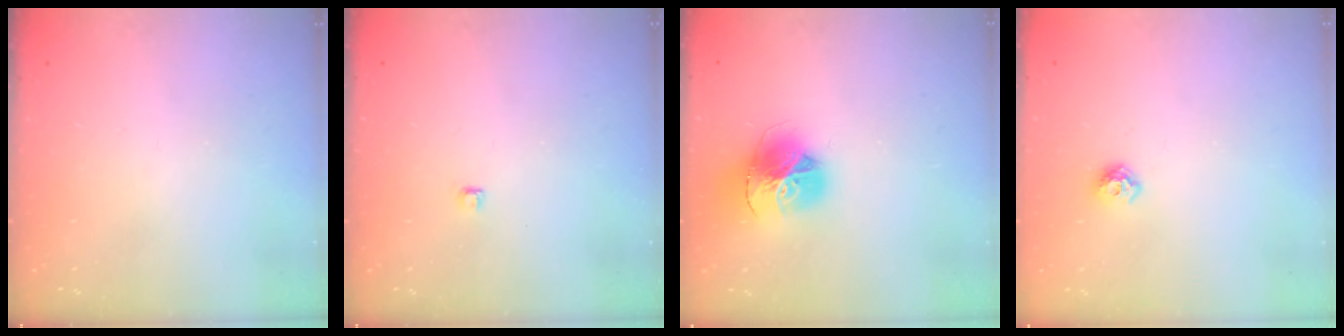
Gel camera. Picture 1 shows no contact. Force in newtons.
{"total": 2.8, "press": 2.7, "slide": 0.3}
{"total": 17.3, "press": 17.2, "slide": 1.8}
{"total": 6.8, "press": 6.7, "slide": 1.0}